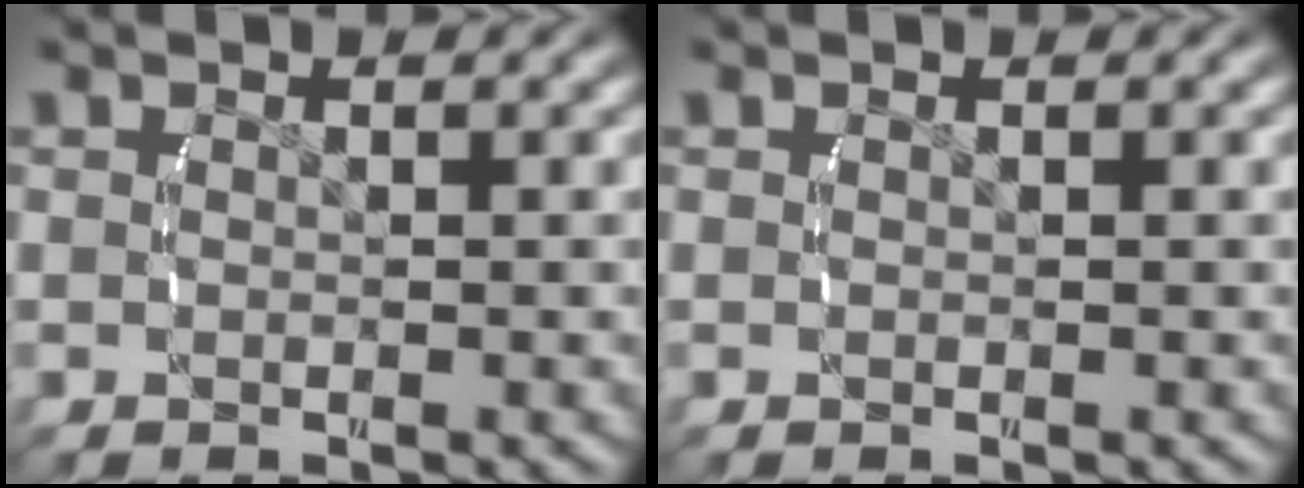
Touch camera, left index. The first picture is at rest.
{"total": 0.0}